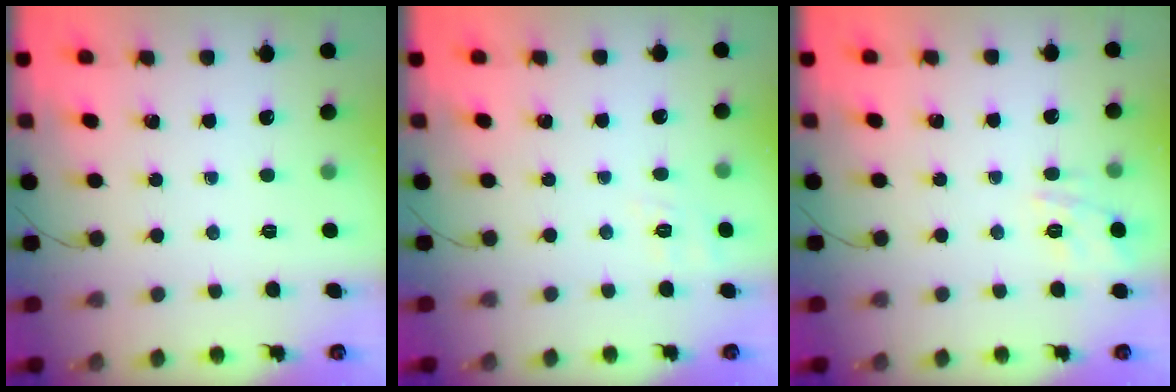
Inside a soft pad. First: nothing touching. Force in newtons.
{"total": 5.9, "press": 5.4, "slide": 2.3}
{"total": 11.9, "press": 11.9, "slide": 0.9}